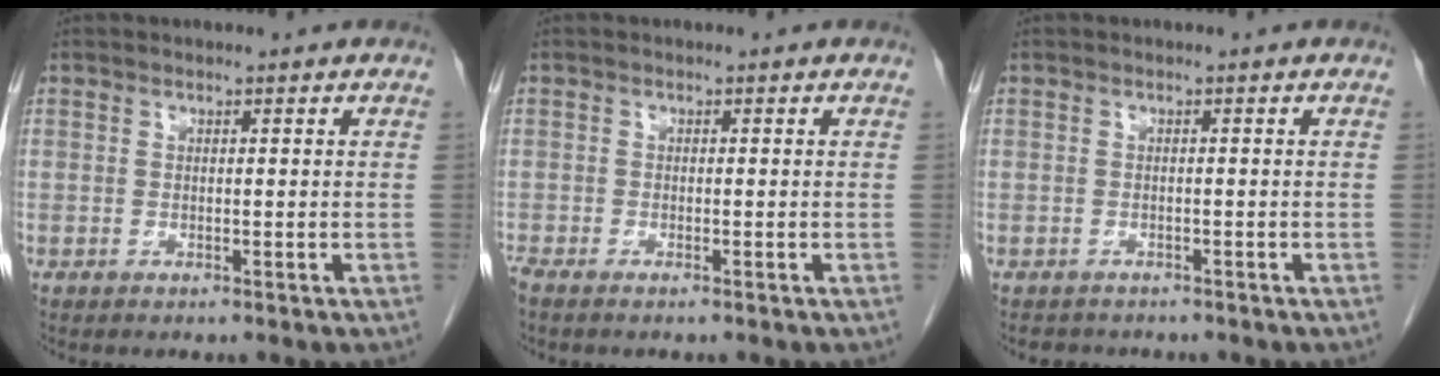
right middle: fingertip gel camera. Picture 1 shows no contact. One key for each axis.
{"total": 1.4, "fx": -1.1, "fy": 0.2, "fz": 0.7, "tx": -0.015, "ty": -0.003, "tz": -0.018}
{"total": 2.4, "fx": -2.1, "fy": 1.1, "fz": 0.0, "tx": -0.004, "ty": -0.001, "tz": -0.031}